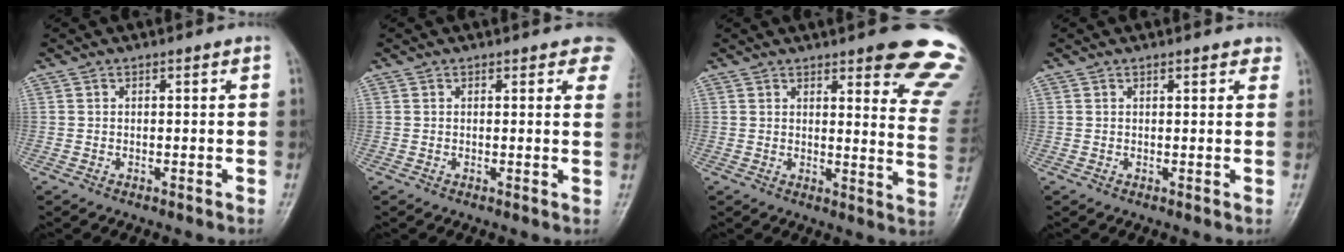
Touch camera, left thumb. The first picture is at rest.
{"total": 5.0, "force": [3.6, 1.9, 2.9], "torque": [-0.002, -0.008, 0.027]}
{"total": 16.2, "force": [12.2, 3.5, 10.0], "torque": [-0.084, -0.084, 0.124]}
{"total": 2.5, "force": [1.8, 0.9, 1.3], "torque": [0.001, -0.001, 0.017]}